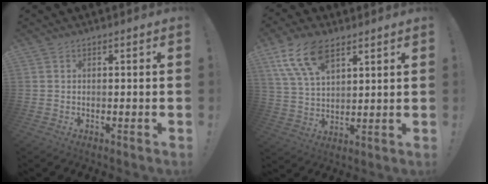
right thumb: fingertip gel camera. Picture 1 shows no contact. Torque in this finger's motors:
{"motor_torque": [1.47, 1.48, 0.28, 0.10, 0.07]}